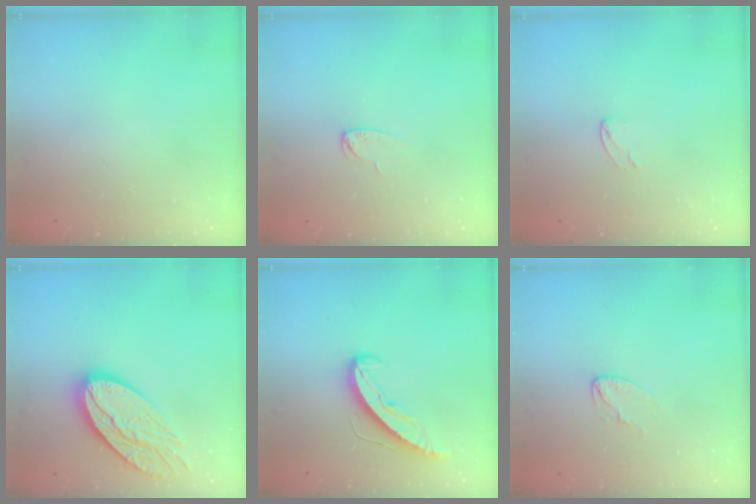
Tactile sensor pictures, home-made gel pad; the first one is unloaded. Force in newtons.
{"total": 3.9, "press": 3.9, "slide": 0.3}
{"total": 3.6, "press": 3.6, "slide": 0.2}
{"total": 15.8, "press": 15.7, "slide": 1.1}
{"total": 8.8, "press": 8.8, "slide": 0.8}
{"total": 3.4, "press": 3.4, "slide": 0.3}